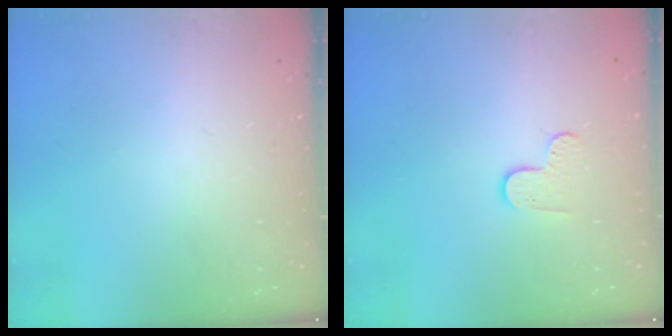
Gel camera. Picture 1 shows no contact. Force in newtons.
{"total": 6.4, "press": 6.4, "slide": 0.5}